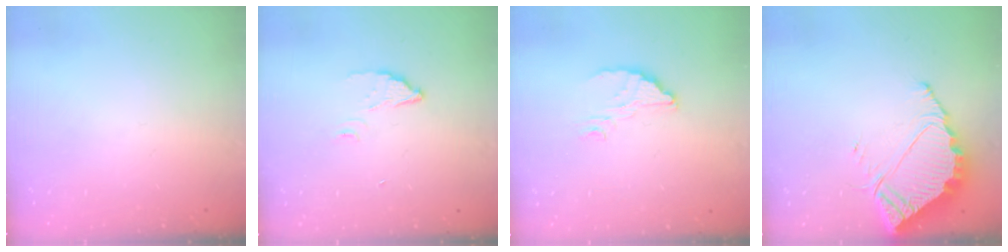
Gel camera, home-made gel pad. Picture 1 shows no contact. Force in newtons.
{"total": 3.3, "press": 3.2, "slide": 0.4}
{"total": 3.7, "press": 3.7, "slide": 0.1}
{"total": 7.2, "press": 7.2, "slide": 0.3}